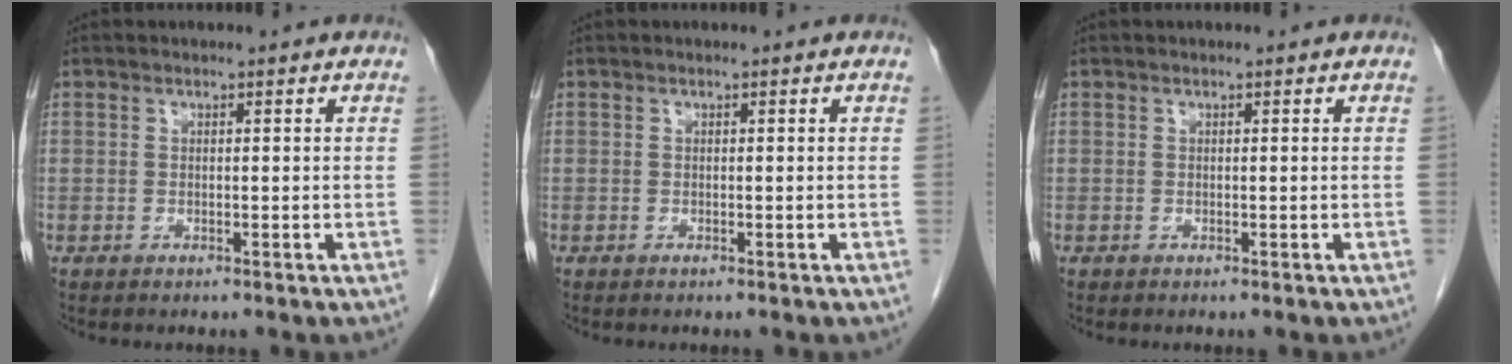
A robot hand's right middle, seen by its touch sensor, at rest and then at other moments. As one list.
[{"total": 0.0}, {"total": 0.0}]